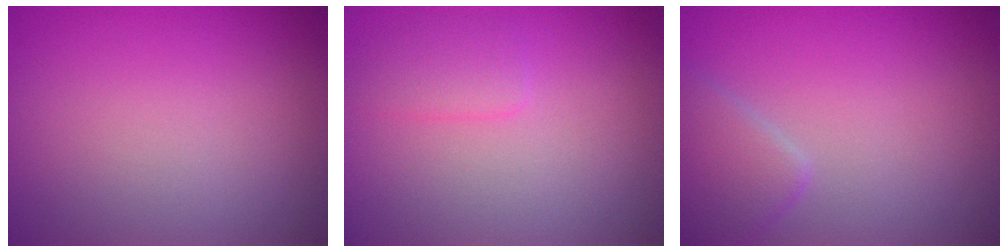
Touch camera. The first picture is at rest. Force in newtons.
{"total": 1.4, "press": 1.4, "slide": 0.1}
{"total": 2.7, "press": 2.7, "slide": 0.1}